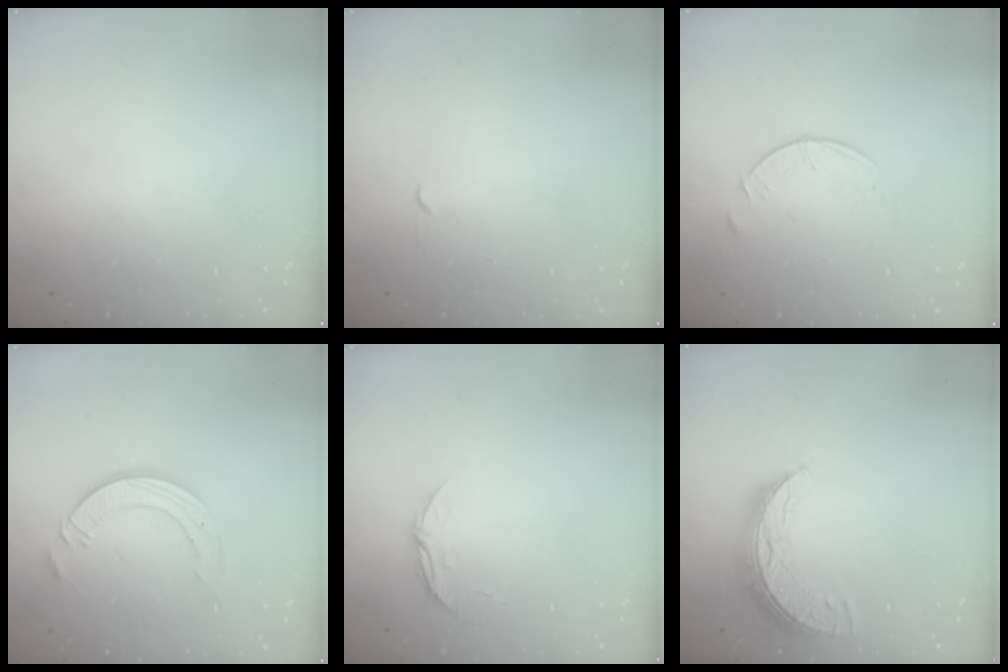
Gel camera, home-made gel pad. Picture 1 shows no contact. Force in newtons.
{"total": 2.3, "press": 2.2, "slide": 0.3}
{"total": 5.6, "press": 5.6, "slide": 0.7}
{"total": 10.7, "press": 10.7, "slide": 1.1}
{"total": 5.3, "press": 5.3, "slide": 0.5}
{"total": 10.6, "press": 10.6, "slide": 1.0}